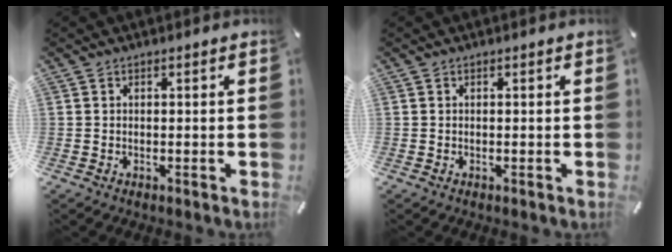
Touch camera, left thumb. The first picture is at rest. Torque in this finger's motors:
{"motor_torque": [0.00, 0.01, 0.00, 0.00, 0.00]}